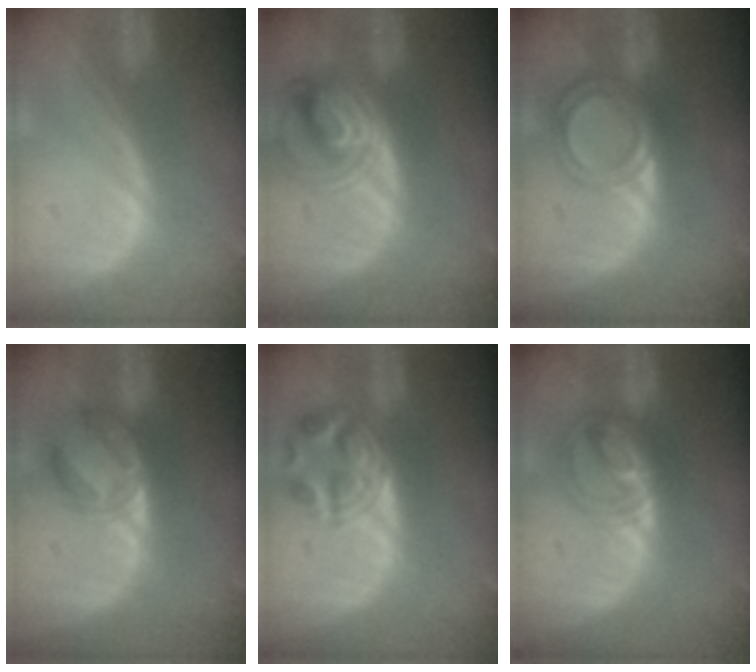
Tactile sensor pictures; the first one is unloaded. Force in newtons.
{"total": 7.8, "press": 6.8, "slide": 3.7}
{"total": 6.4, "press": 5.4, "slide": 3.4}
{"total": 5.4, "press": 5.3, "slide": 1.0}
{"total": 5.4, "press": 5.2, "slide": 1.5}
{"total": 5.4, "press": 5.4, "slide": 0.5}